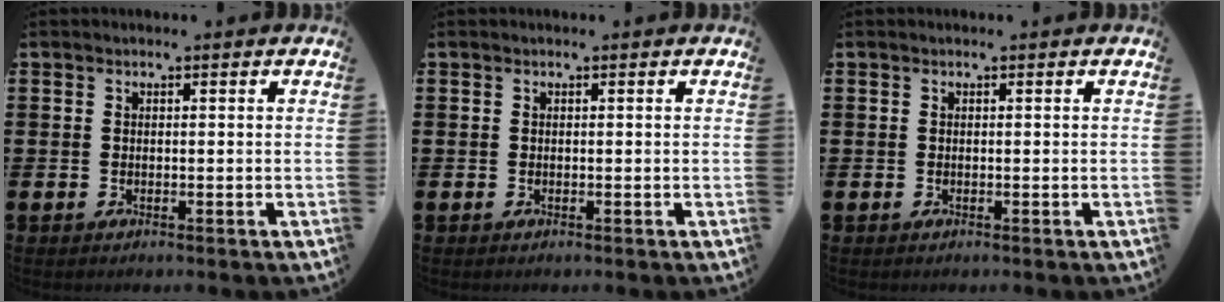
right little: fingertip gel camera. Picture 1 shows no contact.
{"total": 0.0}
{"total": 0.0}